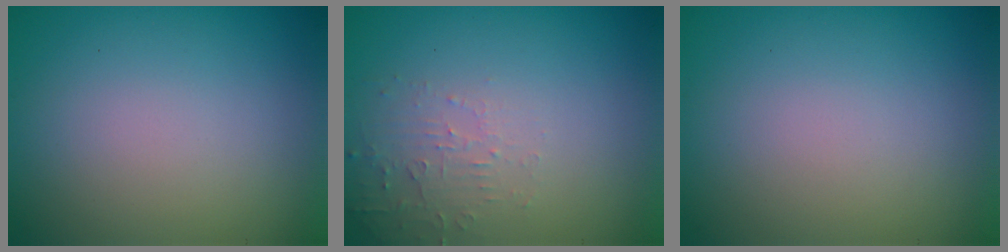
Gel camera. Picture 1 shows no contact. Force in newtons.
{"total": 1.9, "press": 1.9, "slide": 0.3}
{"total": 0.0}